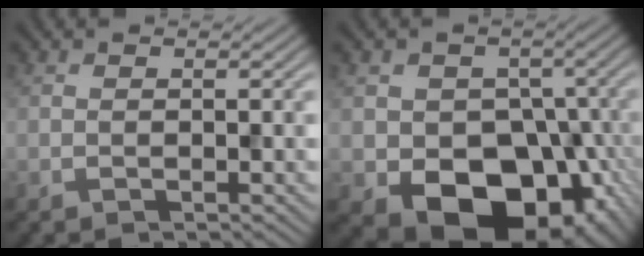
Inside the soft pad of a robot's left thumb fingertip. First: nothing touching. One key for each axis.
{"total": 14.4, "fx": -5.6, "fy": 11.0, "fz": 7.4, "tx": -0.091, "ty": -0.028, "tz": -0.089}